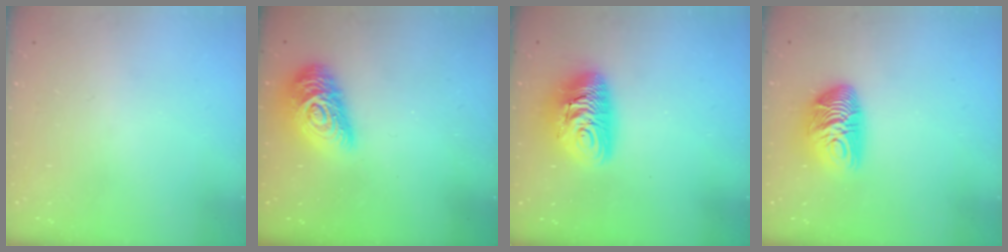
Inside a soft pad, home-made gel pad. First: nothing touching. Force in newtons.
{"total": 15.1, "press": 15.0, "slide": 1.0}
{"total": 12.0, "press": 11.9, "slide": 1.2}
{"total": 11.7, "press": 11.7, "slide": 1.1}